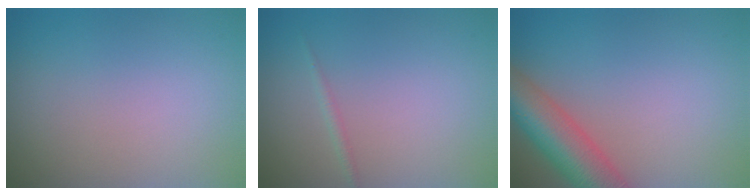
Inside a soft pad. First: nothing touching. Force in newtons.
{"total": 0.7, "press": 0.7, "slide": 0.0}
{"total": 7.2, "press": 7.2, "slide": 0.4}